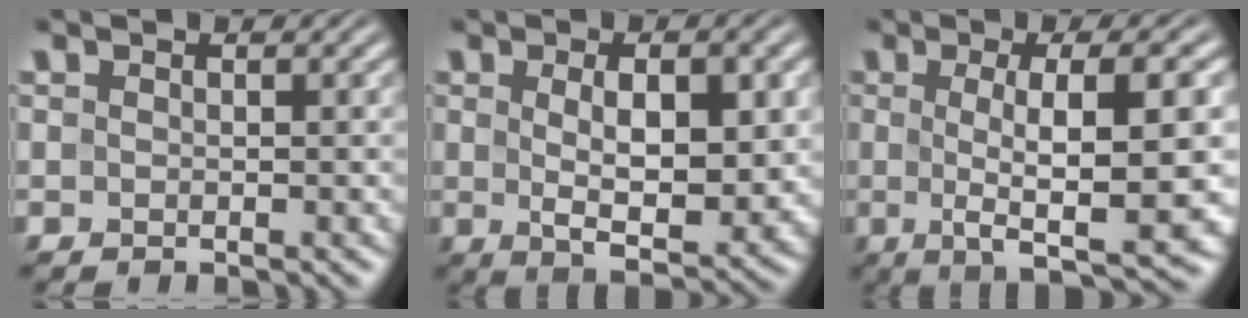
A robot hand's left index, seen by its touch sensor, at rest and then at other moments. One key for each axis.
{"total": 6.9, "fx": 0.7, "fy": 2.7, "fz": 6.3, "tx": -0.104, "ty": -0.009, "tz": 0.018}
{"total": 9.7, "fx": -0.2, "fy": 2.4, "fz": 9.5, "tx": -0.132, "ty": 0.003, "tz": -0.007}